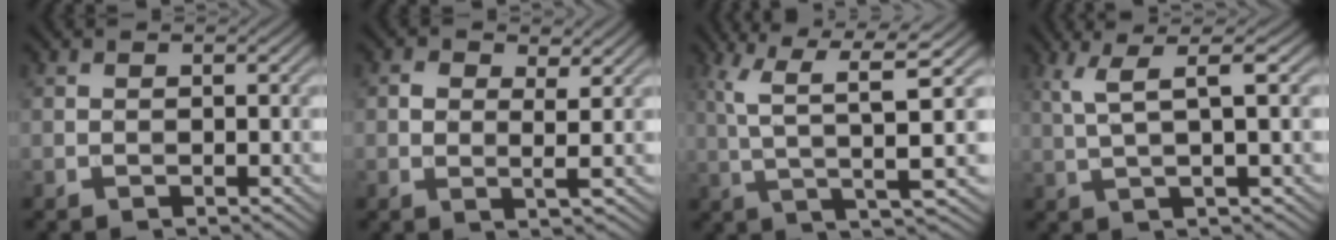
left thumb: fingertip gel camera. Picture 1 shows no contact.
{"total": 2.9, "force": [0.8, 1.3, 2.5], "torque": [-0.055, -0.001, 0.013]}
{"total": 7.4, "force": [1.2, 1.5, 7.2], "torque": [-0.144, 0.009, 0.027]}
{"total": 5.5, "force": [2.2, 0.7, 5.0], "torque": [-0.099, 0.017, 0.045]}